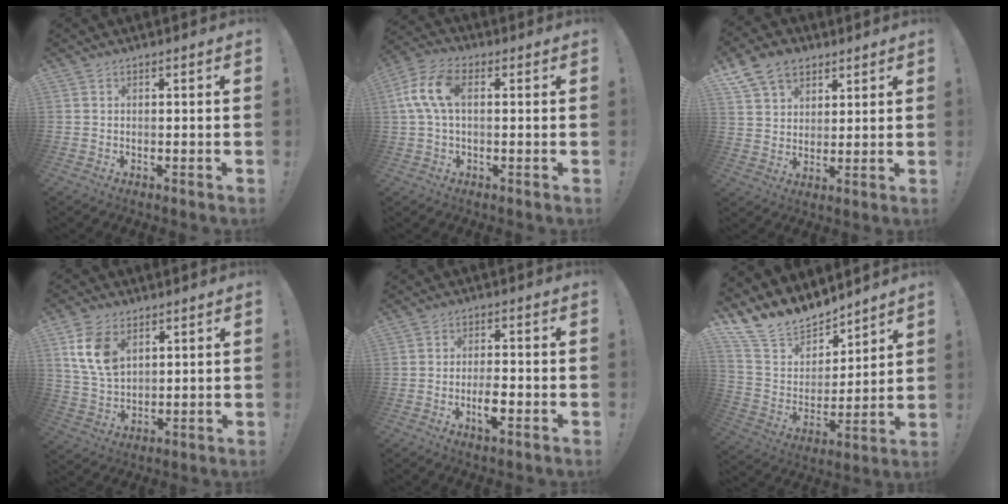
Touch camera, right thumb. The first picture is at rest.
{"total": 10.6, "force": [1.7, 5.8, 8.7], "torque": [-0.169, 0.010, 0.035]}
{"total": 11.1, "force": [6.8, 7.8, 4.1], "torque": [-0.070, -0.034, 0.134]}
{"total": 11.5, "force": [5.5, 7.5, 6.8], "torque": [-0.135, -0.010, 0.109]}
{"total": 4.9, "force": [-1.9, 1.9, 4.1], "torque": [-0.068, 0.002, -0.036]}
{"total": 14.8, "force": [13.1, 6.0, 3.3], "torque": [-0.080, -0.108, 0.245]}